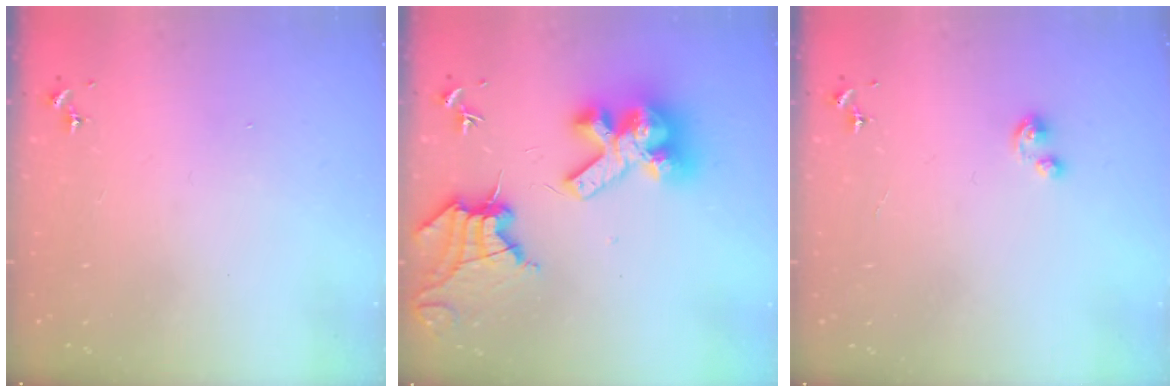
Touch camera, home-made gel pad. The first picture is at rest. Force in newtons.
{"total": 17.1, "press": 16.9, "slide": 2.0}
{"total": 3.2, "press": 3.2, "slide": 0.4}